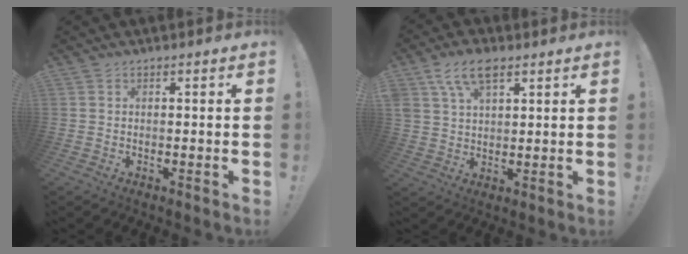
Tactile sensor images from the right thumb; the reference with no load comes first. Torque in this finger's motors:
{"motor_torque": [0.24, 1.28, 1.98, 0.78, 0.21]}